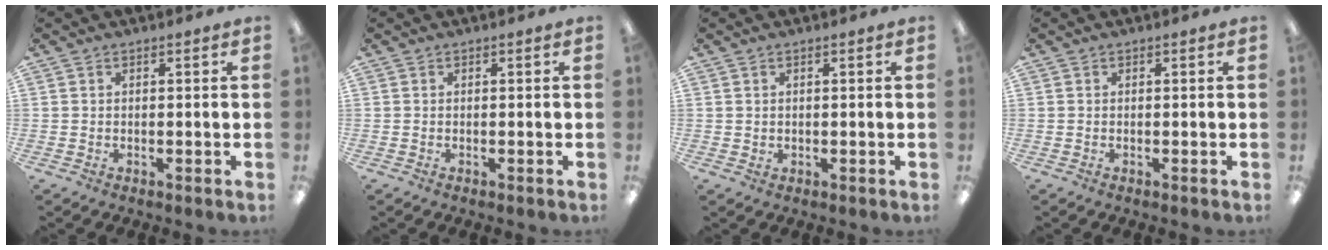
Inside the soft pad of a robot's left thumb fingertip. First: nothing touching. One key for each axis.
{"total": 0.0}
{"total": 0.8, "fx": 0.5, "fy": 0.6, "fz": 0.2, "tx": -0.005, "ty": 0.003, "tz": 0.010}
{"total": 0.0}